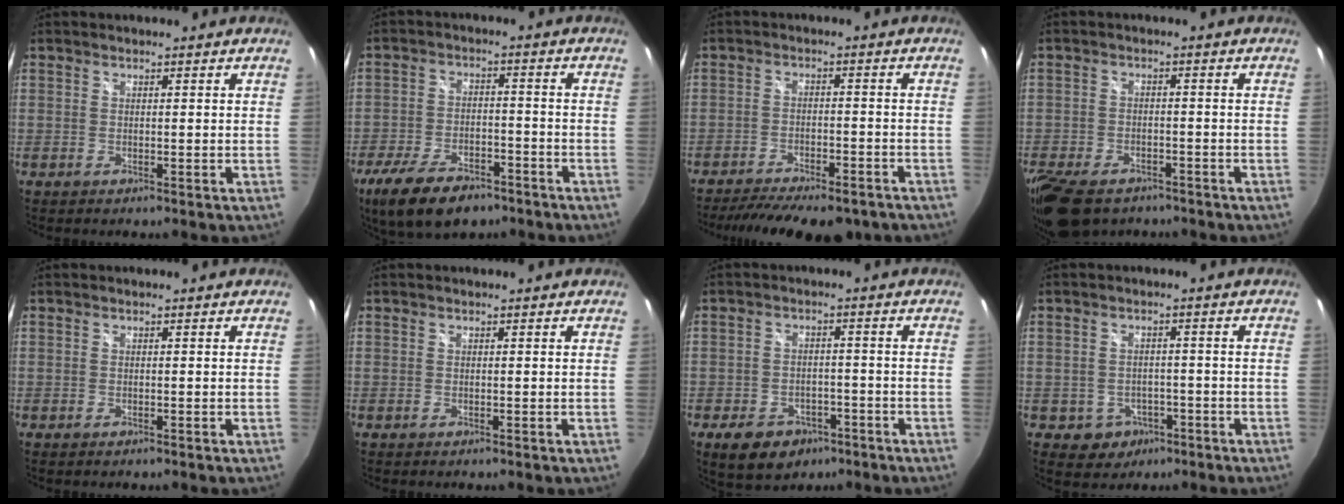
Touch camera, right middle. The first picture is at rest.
{"total": 14.5, "force": [-9.8, 6.8, 8.2], "torque": [-0.186, -0.022, -0.161]}
{"total": 17.4, "force": [-13.9, 5.5, 8.7], "torque": [-0.174, -0.032, -0.191]}
{"total": 12.7, "force": [-9.0, 6.6, 6.0], "torque": [-0.160, -0.027, -0.155]}
{"total": 0.0}
{"total": 0.0}
{"total": 9.4, "force": [-5.5, 6.4, 4.1], "torque": [-0.099, 0.004, -0.067]}
{"total": 5.1, "force": [-2.2, 4.5, 1.0], "torque": [-0.034, 0.008, -0.018]}